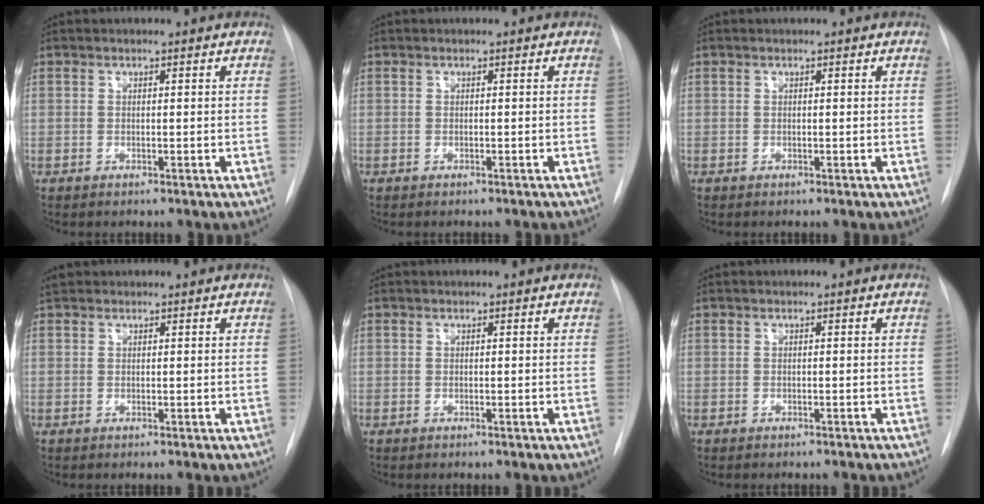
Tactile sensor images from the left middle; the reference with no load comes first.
{"total": 1.1, "force": [-1.0, 0.2, 0.3], "torque": [-0.007, -0.001, -0.013]}
{"total": 0.0}
{"total": 1.6, "force": [1.3, 0.9, 0.3], "torque": [-0.011, 0.019, 0.022]}
{"total": 0.0}
{"total": 1.3, "force": [-1.3, 0.2, 0.4], "torque": [-0.008, -0.001, -0.015]}